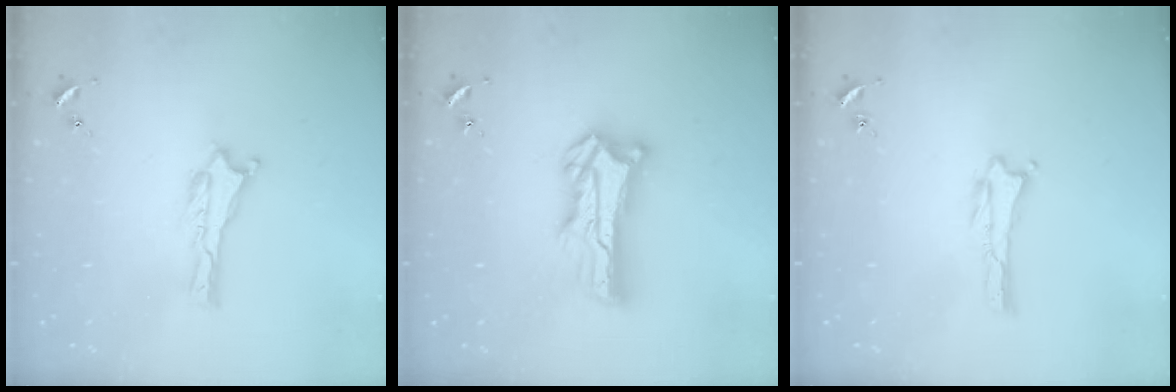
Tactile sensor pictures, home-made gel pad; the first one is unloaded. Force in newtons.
{"total": 11.0, "press": 10.9, "slide": 0.8}
{"total": 0.0}